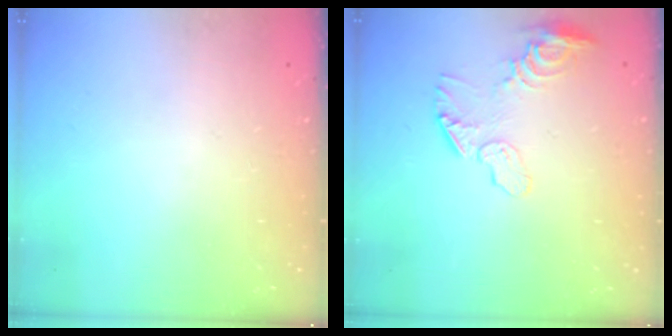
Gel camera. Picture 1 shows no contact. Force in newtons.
{"total": 9.0, "press": 8.9, "slide": 0.7}